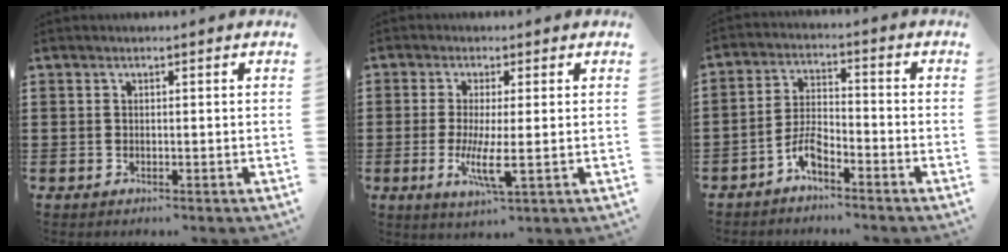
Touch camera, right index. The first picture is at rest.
{"total": 5.8, "force": [-1.0, 1.1, 5.6], "torque": [-0.111, -0.013, -0.018]}
{"total": 4.7, "force": [-3.5, 1.5, 2.7], "torque": [-0.070, 0.004, -0.073]}